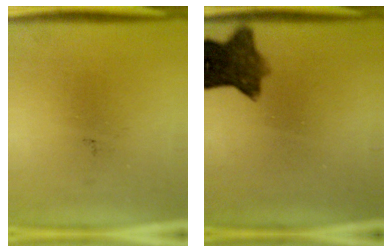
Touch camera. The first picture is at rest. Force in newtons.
{"total": 8.1}